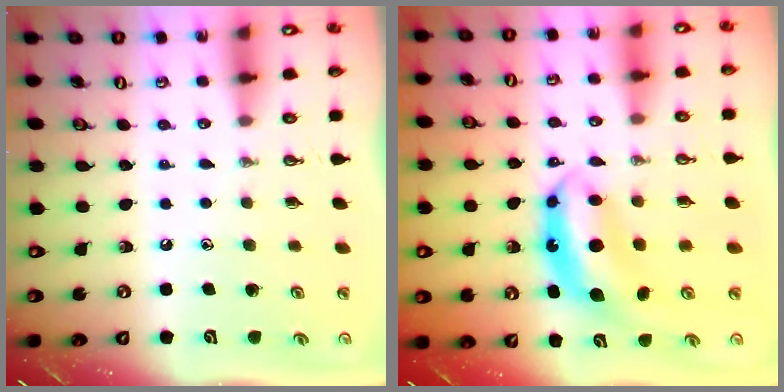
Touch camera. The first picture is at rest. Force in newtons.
{"total": 7.6, "press": 7.6, "slide": 0.8}